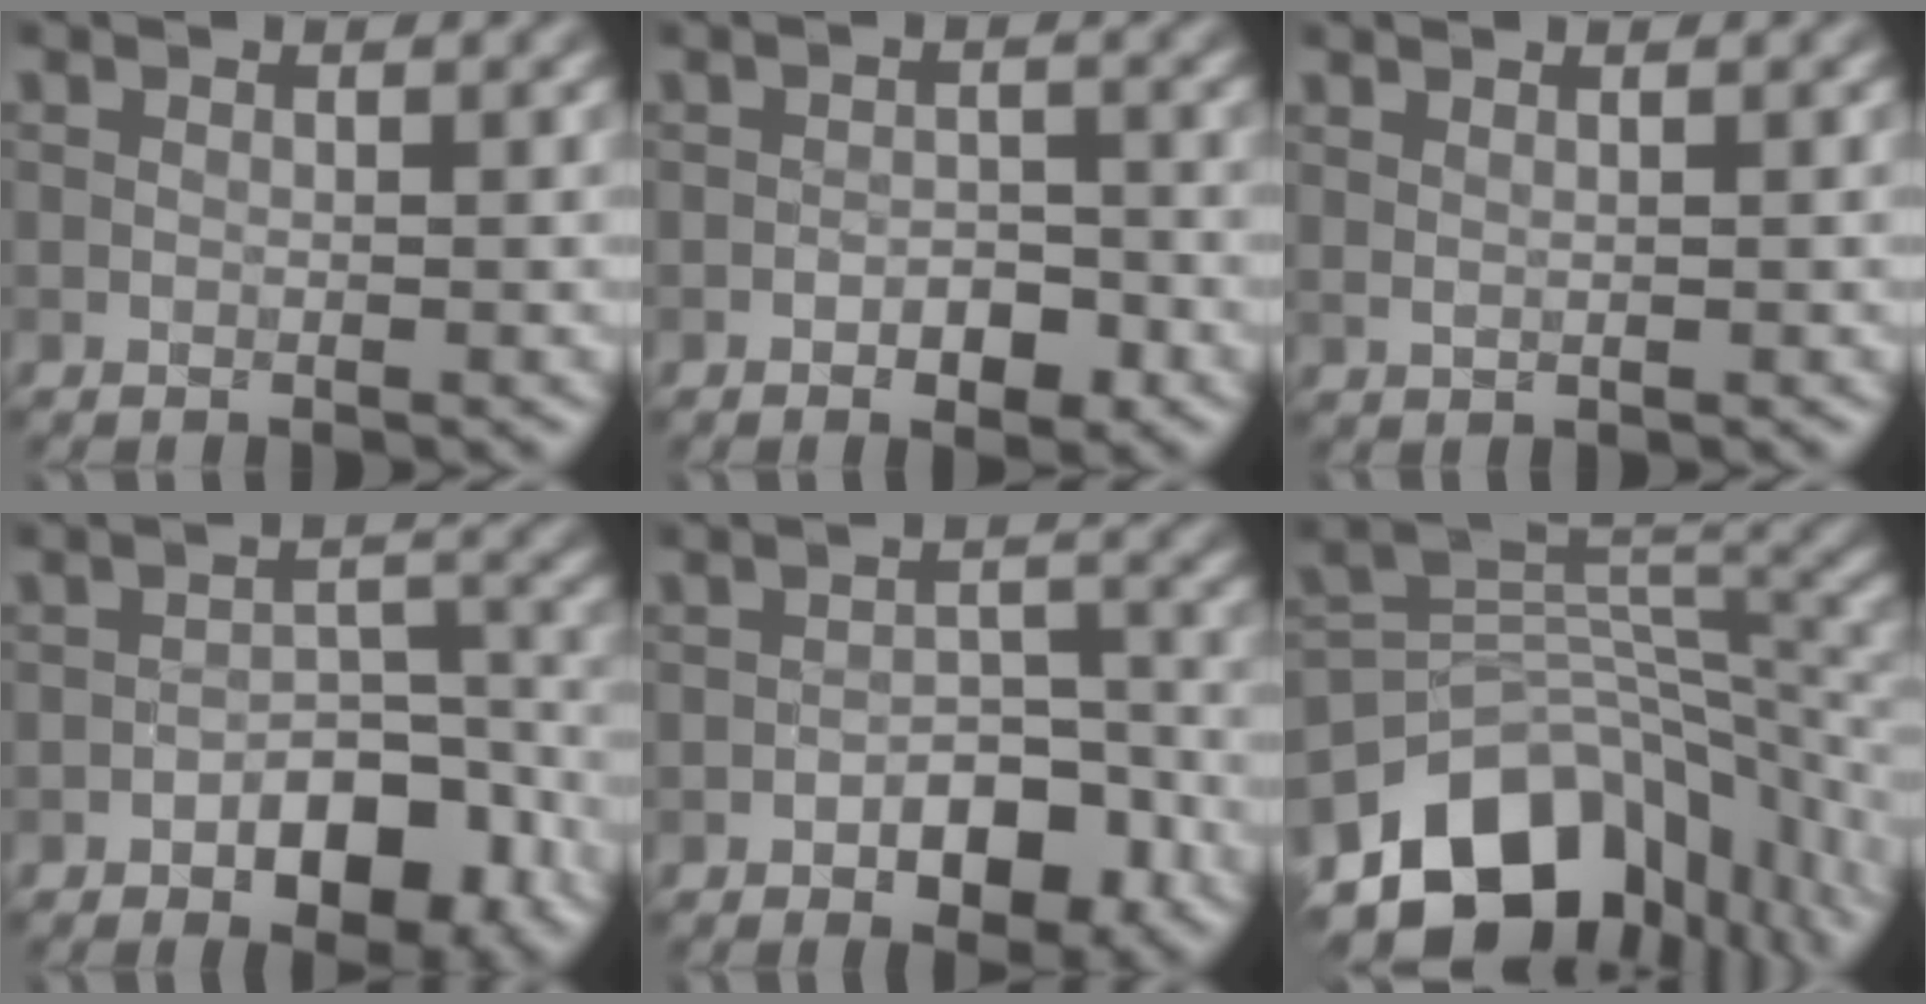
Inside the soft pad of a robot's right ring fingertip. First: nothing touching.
{"total": 2.2, "force": [-1.4, 1.1, 1.2], "torque": [-0.016, 0.002, -0.018]}
{"total": 1.4, "force": [1.1, 0.6, 0.5], "torque": [-0.002, -0.001, 0.010]}
{"total": 5.4, "force": [-3.0, 3.0, 3.3], "torque": [-0.038, 0.004, -0.044]}
{"total": 4.3, "force": [-2.4, 2.4, 2.6], "torque": [-0.030, 0.004, -0.032]}
{"total": 13.0, "force": [-7.1, 8.2, 7.1], "torque": [-0.134, -0.008, -0.109]}